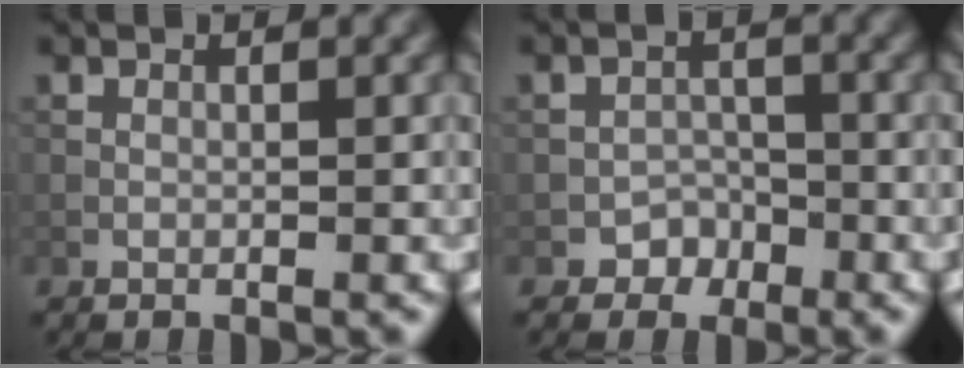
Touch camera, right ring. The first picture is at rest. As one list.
[{"total": 2.2, "force": [-1.5, 1.6, 0.2], "torque": [0.009, 0.009, -0.022]}]